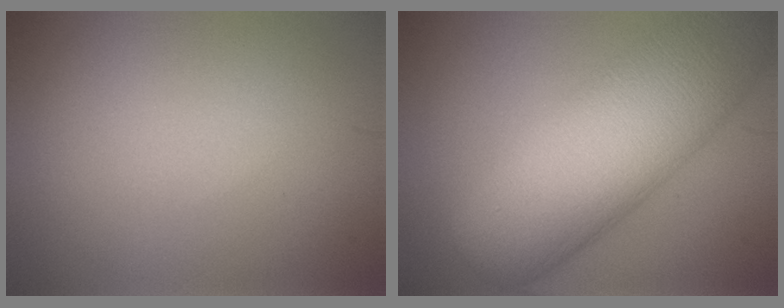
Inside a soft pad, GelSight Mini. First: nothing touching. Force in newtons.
{"total": 12.5, "press": 12.5, "slide": 0.6}